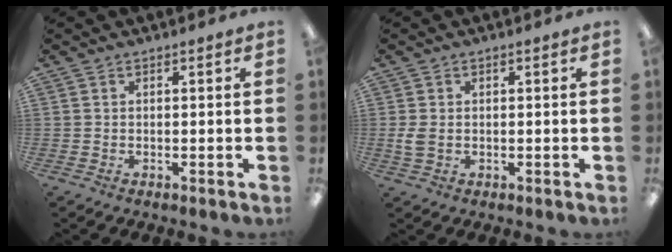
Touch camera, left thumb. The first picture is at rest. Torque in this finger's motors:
{"motor_torque": [-0.05, 0.07, 0.06, -0.05, 0.00]}